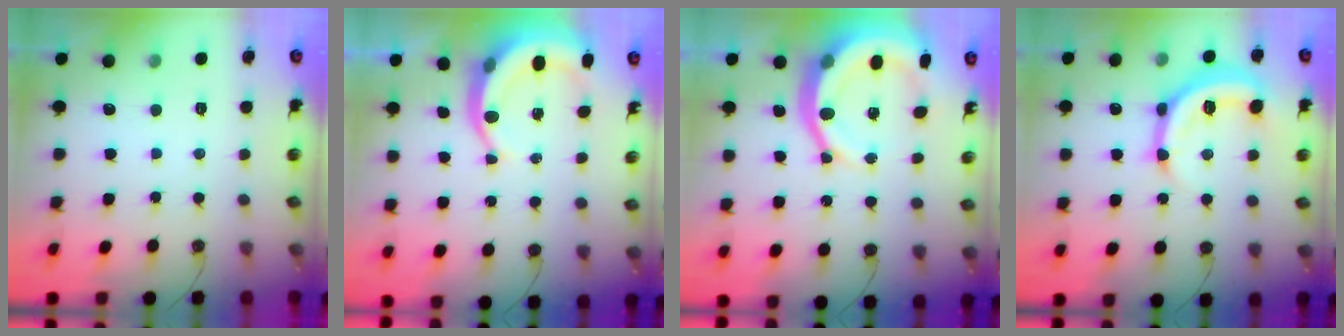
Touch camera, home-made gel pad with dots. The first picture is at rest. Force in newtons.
{"total": 7.9, "press": 7.8, "slide": 1.0}
{"total": 16.2, "press": 16.0, "slide": 2.6}
{"total": 16.3, "press": 16.3, "slide": 0.1}